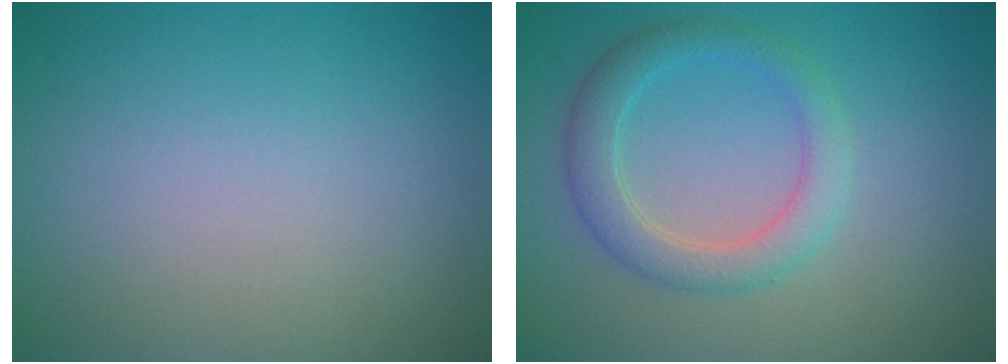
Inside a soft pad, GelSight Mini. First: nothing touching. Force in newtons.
{"total": 3.4, "press": 3.4, "slide": 0.2}